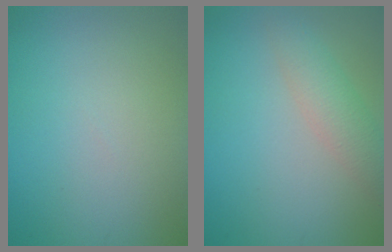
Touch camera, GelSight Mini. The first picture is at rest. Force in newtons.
{"total": 3.0, "press": 3.0, "slide": 0.1}